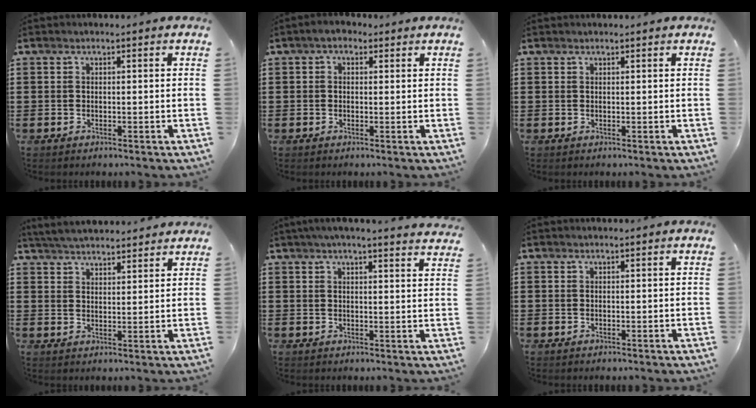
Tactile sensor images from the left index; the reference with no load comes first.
{"total": 1.5, "force": [0.6, 1.1, 0.9], "torque": [-0.021, 0.007, 0.010]}
{"total": 0.0}
{"total": 4.2, "force": [4.2, -0.1, 0.5], "torque": [-0.024, -0.014, 0.077]}
{"total": 3.7, "force": [3.4, -0.6, 1.3], "torque": [-0.036, -0.009, 0.059]}
{"total": 0.0}